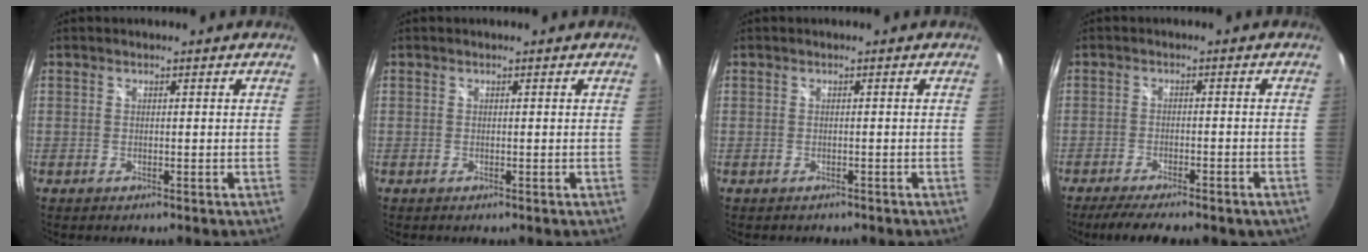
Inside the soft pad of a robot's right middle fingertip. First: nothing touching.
{"total": 0.0}
{"total": 0.7, "force": [-0.6, 0.4, 0.1], "torque": [-0.006, 0.000, -0.008]}
{"total": 11.2, "force": [-8.9, 2.6, 6.2], "torque": [-0.125, -0.027, -0.130]}